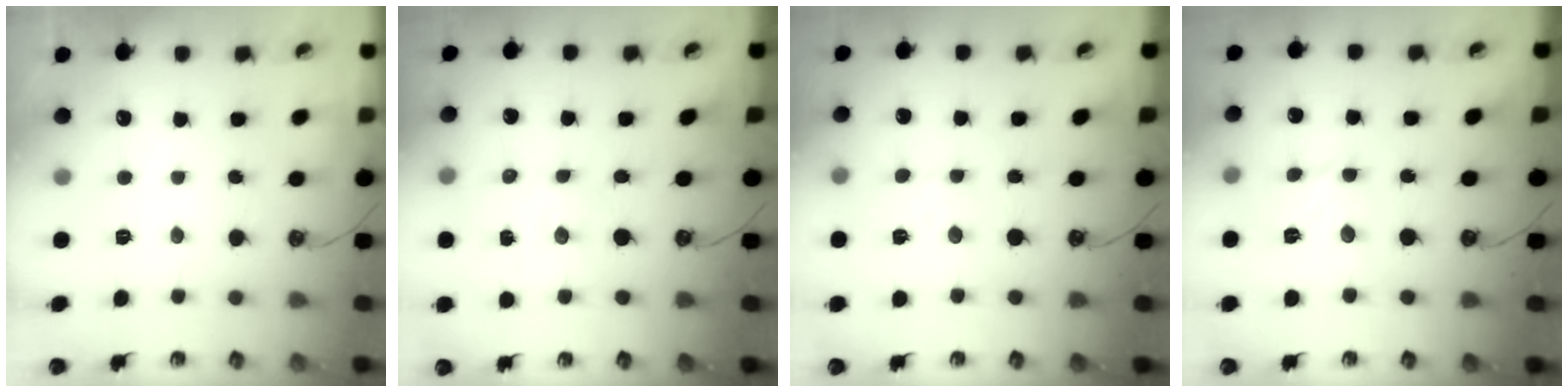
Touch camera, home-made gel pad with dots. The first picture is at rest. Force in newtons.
{"total": 1.6, "press": 1.6, "slide": 0.1}
{"total": 2.4, "press": 2.4, "slide": 0.6}
{"total": 5.6, "press": 5.6, "slide": 0.2}